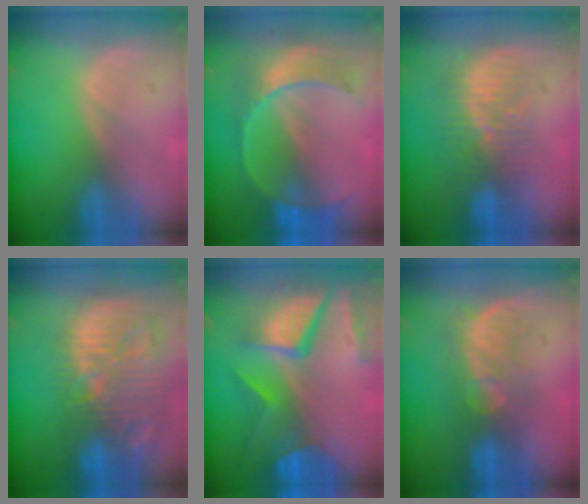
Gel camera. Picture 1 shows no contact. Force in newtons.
{"total": 7.9, "press": 7.8, "slide": 1.3}
{"total": 8.4, "press": 7.8, "slide": 3.0}
{"total": 14.5, "press": 12.5, "slide": 7.3}
{"total": 11.5, "press": 9.5, "slide": 6.5}
{"total": 7.7, "press": 7.4, "slide": 2.2}